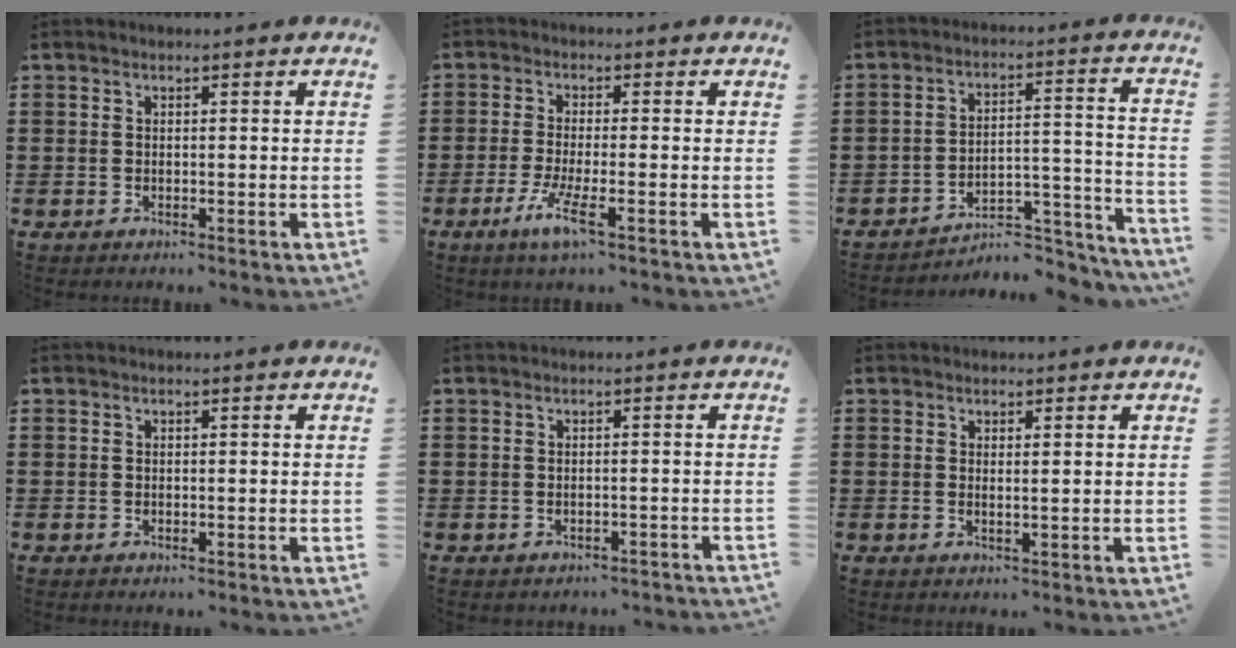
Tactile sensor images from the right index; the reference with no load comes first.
{"total": 5.2, "force": [-2.5, 0.4, 4.5], "torque": [-0.103, -0.018, -0.050]}
{"total": 4.7, "force": [-4.3, 1.1, 1.5], "torque": [-0.025, 0.003, -0.087]}
{"total": 0.0}
{"total": 0.9, "force": [-0.8, 0.3, 0.0], "torque": [-0.004, 0.001, -0.019]}
{"total": 0.7, "force": [0.4, 0.0, 0.6], "torque": [-0.011, -0.001, 0.008]}